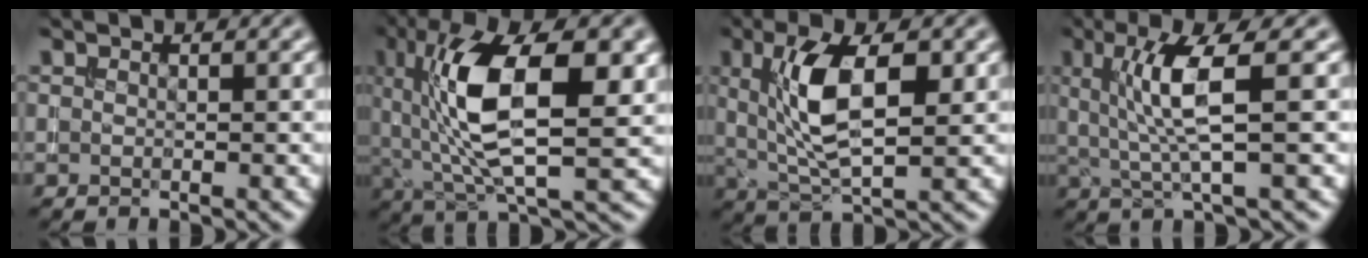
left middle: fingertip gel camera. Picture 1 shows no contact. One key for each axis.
{"total": 12.1, "fx": 2.1, "fy": 4.8, "fz": 11.0, "tx": -0.189, "ty": 0.008, "tz": 0.034}
{"total": 7.6, "fx": 1.6, "fy": 3.1, "fz": 6.7, "tx": -0.128, "ty": 0.002, "tz": 0.031}
{"total": 5.4, "fx": 1.0, "fy": 0.8, "fz": 5.3, "tx": -0.107, "ty": 0.002, "tz": 0.024}